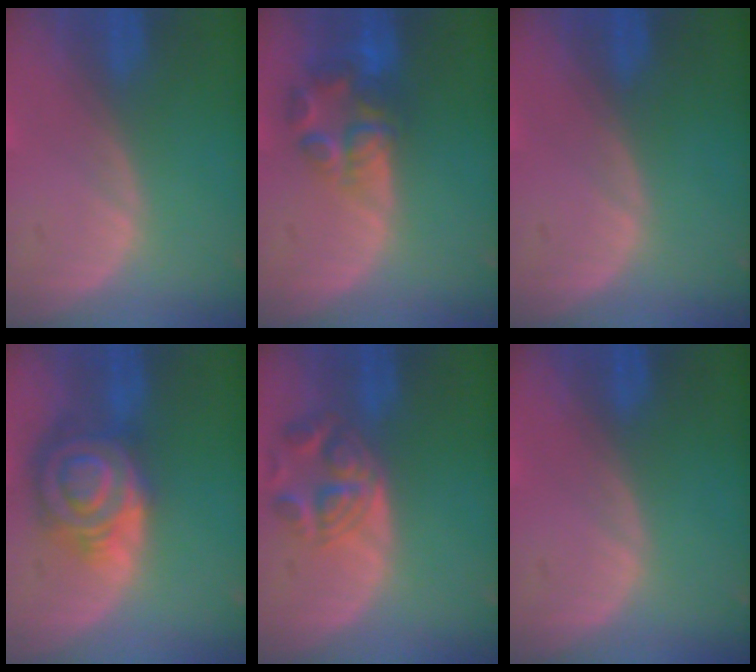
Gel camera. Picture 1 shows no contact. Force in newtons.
{"total": 6.9, "press": 6.0, "slide": 3.4}
{"total": 0.0}
{"total": 9.1, "press": 9.1, "slide": 0.5}
{"total": 5.4, "press": 5.2, "slide": 1.5}
{"total": 0.0}